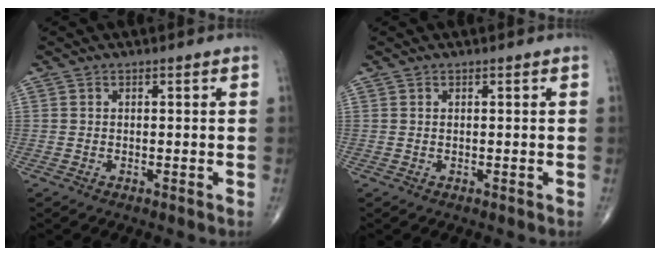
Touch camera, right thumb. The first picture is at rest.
{"total": 0.0}